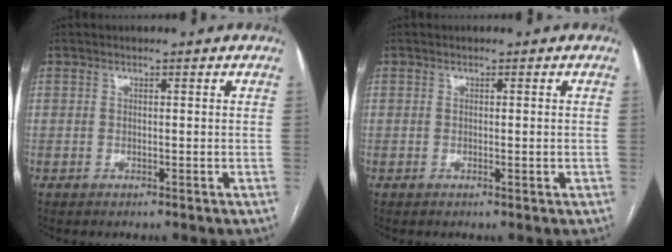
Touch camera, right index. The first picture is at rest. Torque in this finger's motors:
{"motor_torque": [-0.34, 0.44, 0.00, 0.01]}